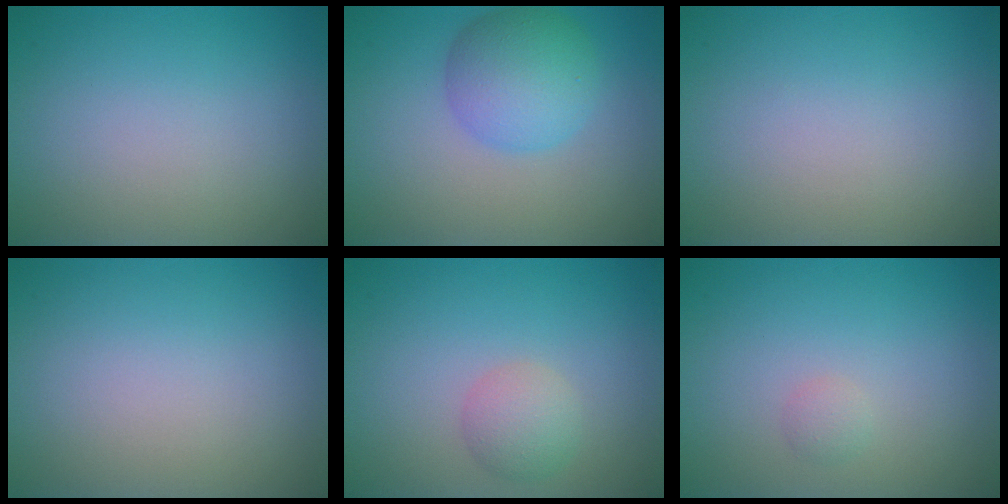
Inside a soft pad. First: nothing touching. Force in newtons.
{"total": 5.2, "press": 5.2, "slide": 0.2}
{"total": 0.0}
{"total": 0.0}
{"total": 2.2, "press": 2.2, "slide": 0.1}
{"total": 0.8, "press": 0.8, "slide": 0.0}